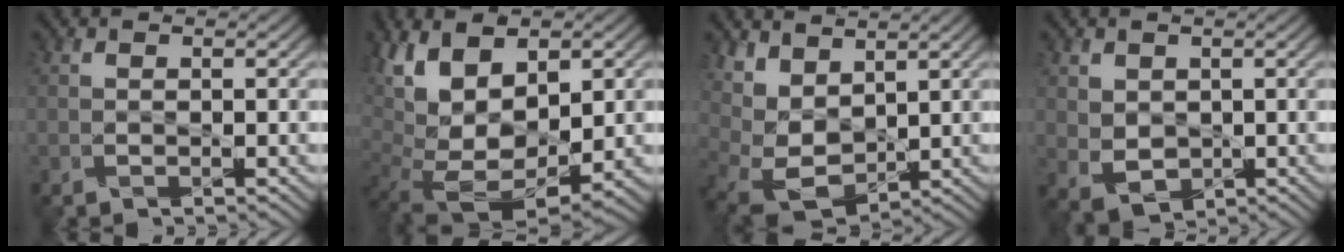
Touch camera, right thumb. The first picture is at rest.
{"total": 14.2, "force": [2.5, 8.2, 11.3], "torque": [-0.224, -0.002, 0.057]}
{"total": 7.0, "force": [4.5, 3.3, 4.2], "torque": [-0.111, 0.004, 0.087]}
{"total": 3.1, "force": [1.1, 2.6, 1.5], "torque": [-0.046, -0.010, 0.025]}